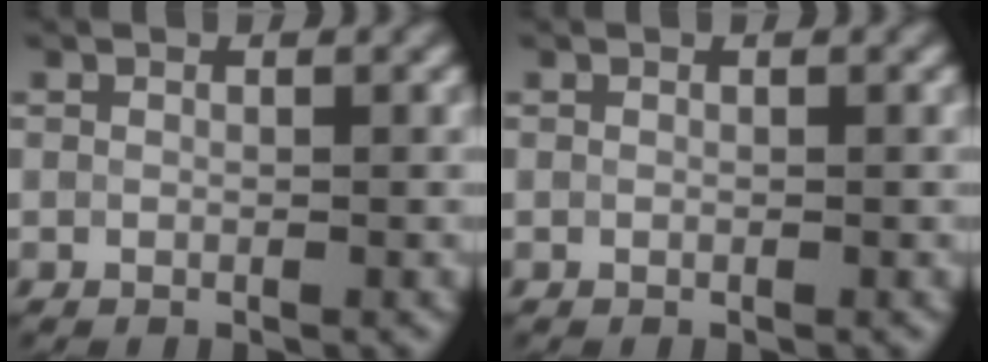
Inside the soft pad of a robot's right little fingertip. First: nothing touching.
{"total": 0.0}